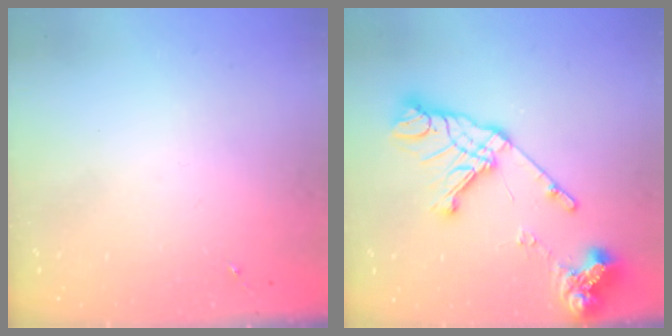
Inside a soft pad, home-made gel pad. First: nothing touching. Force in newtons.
{"total": 19.2, "press": 19.1, "slide": 2.3}